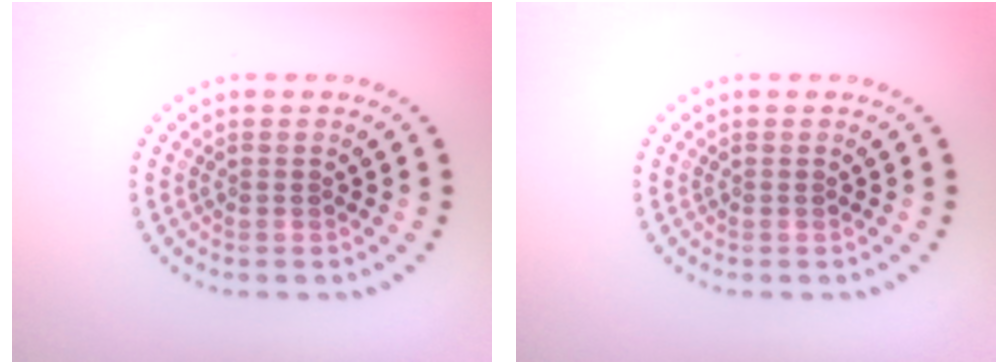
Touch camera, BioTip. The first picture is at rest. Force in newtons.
{"total": 0.0}